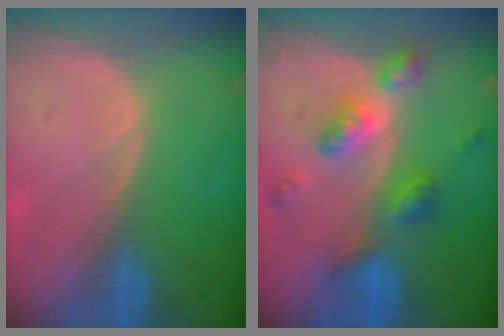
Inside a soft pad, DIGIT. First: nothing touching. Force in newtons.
{"total": 7.1, "press": 7.0, "slide": 0.6}